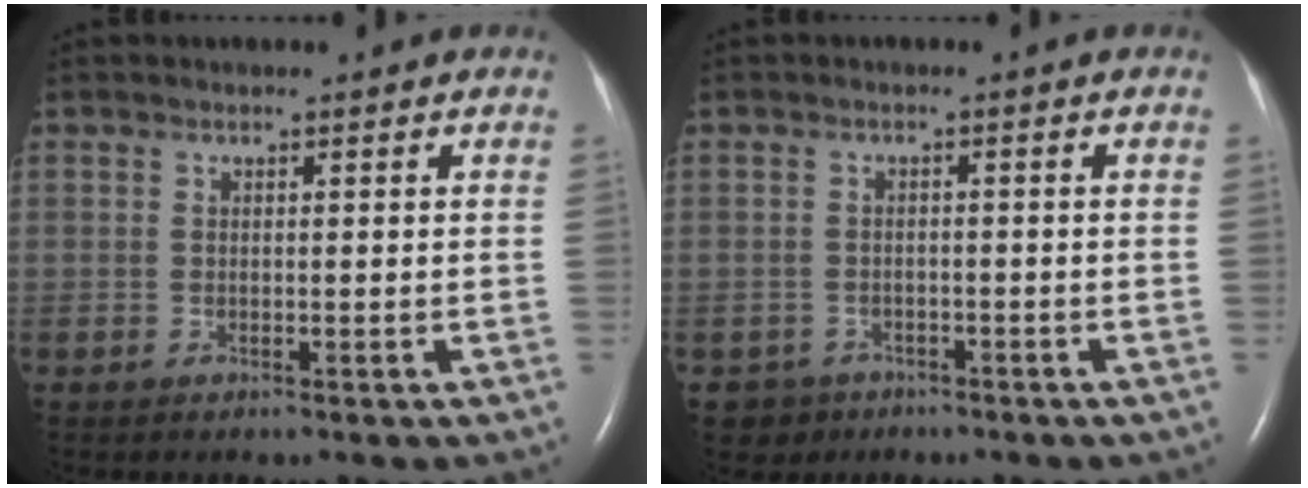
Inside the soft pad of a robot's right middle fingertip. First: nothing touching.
{"total": 2.9, "force": [-1.8, 2.3, -0.3], "torque": [-0.001, 0.009, -0.028]}